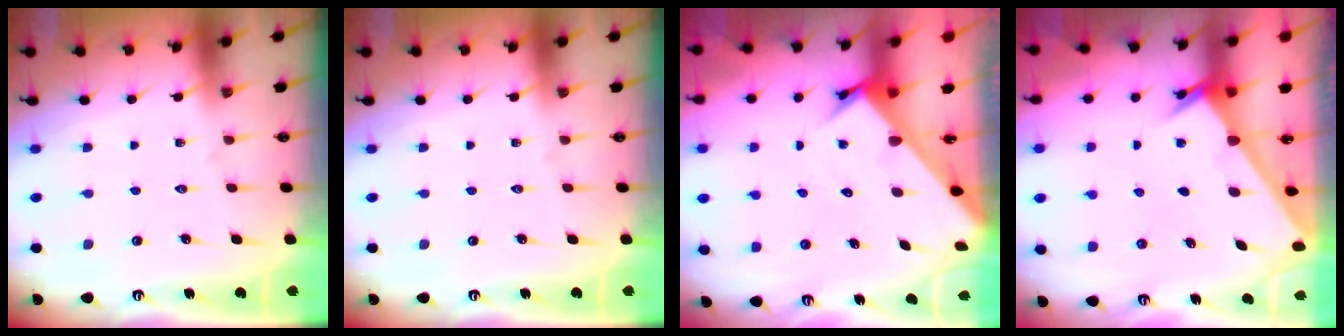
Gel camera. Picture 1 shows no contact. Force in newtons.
{"total": 0.0}
{"total": 2.8, "press": 2.8, "slide": 0.2}
{"total": 2.3, "press": 2.3, "slide": 0.3}